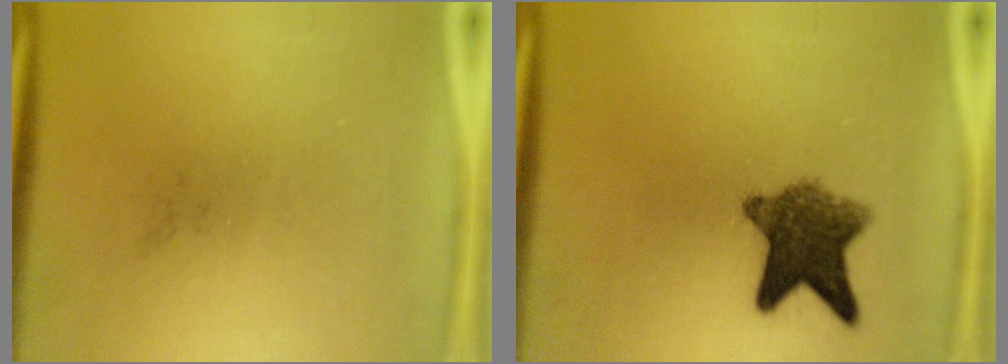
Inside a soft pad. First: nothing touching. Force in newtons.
{"total": 8.1}